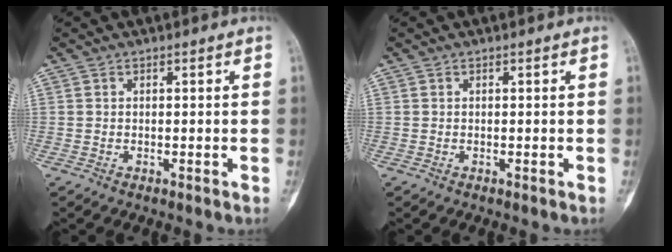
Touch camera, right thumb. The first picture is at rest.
{"total": 0.0}